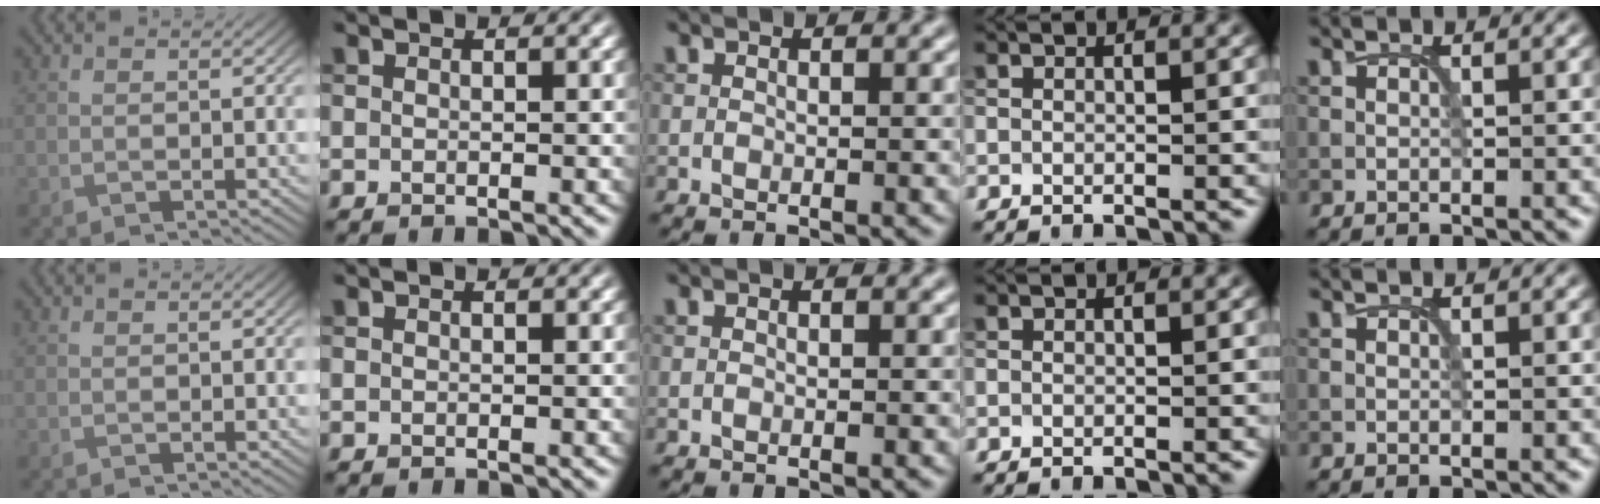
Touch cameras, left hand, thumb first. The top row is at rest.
{}